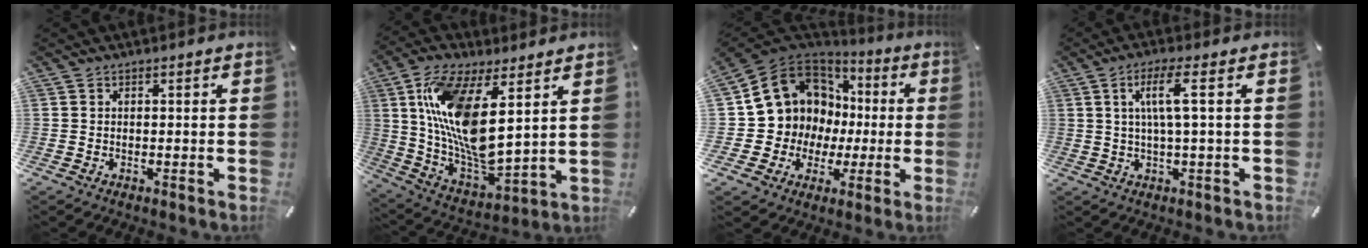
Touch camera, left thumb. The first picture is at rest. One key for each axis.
{"total": 16.8, "fx": 6.5, "fy": 6.4, "fz": 14.1, "tx": -0.301, "ty": -0.039, "tz": 0.114}
{"total": 12.5, "fx": 2.8, "fy": 12.0, "fz": 1.9, "tx": -0.042, "ty": -0.043, "tz": 0.075}
{"total": 7.1, "fx": 1.6, "fy": 0.9, "fz": 6.9, "tx": -0.134, "ty": 0.001, "tz": 0.022}